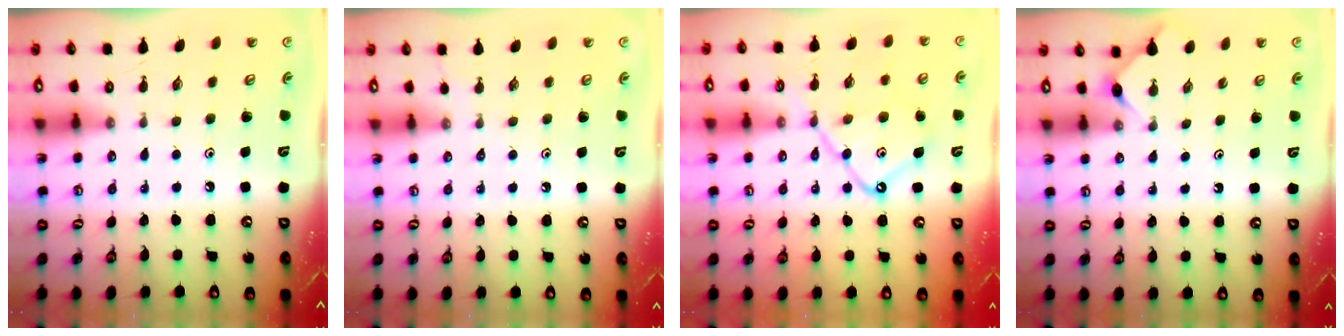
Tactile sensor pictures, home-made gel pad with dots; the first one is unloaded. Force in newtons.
{"total": 0.9, "press": 0.9, "slide": 0.2}
{"total": 13.8, "press": 13.7, "slide": 1.2}
{"total": 3.0, "press": 2.9, "slide": 0.4}